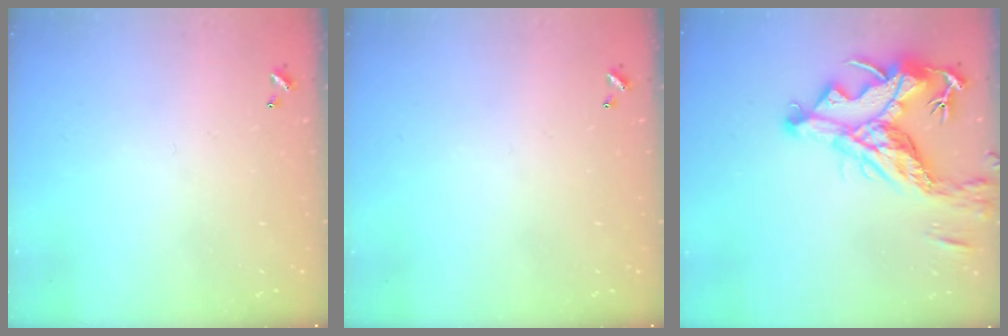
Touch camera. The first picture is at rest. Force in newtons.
{"total": 0.0}
{"total": 15.6, "press": 15.4, "slide": 2.6}